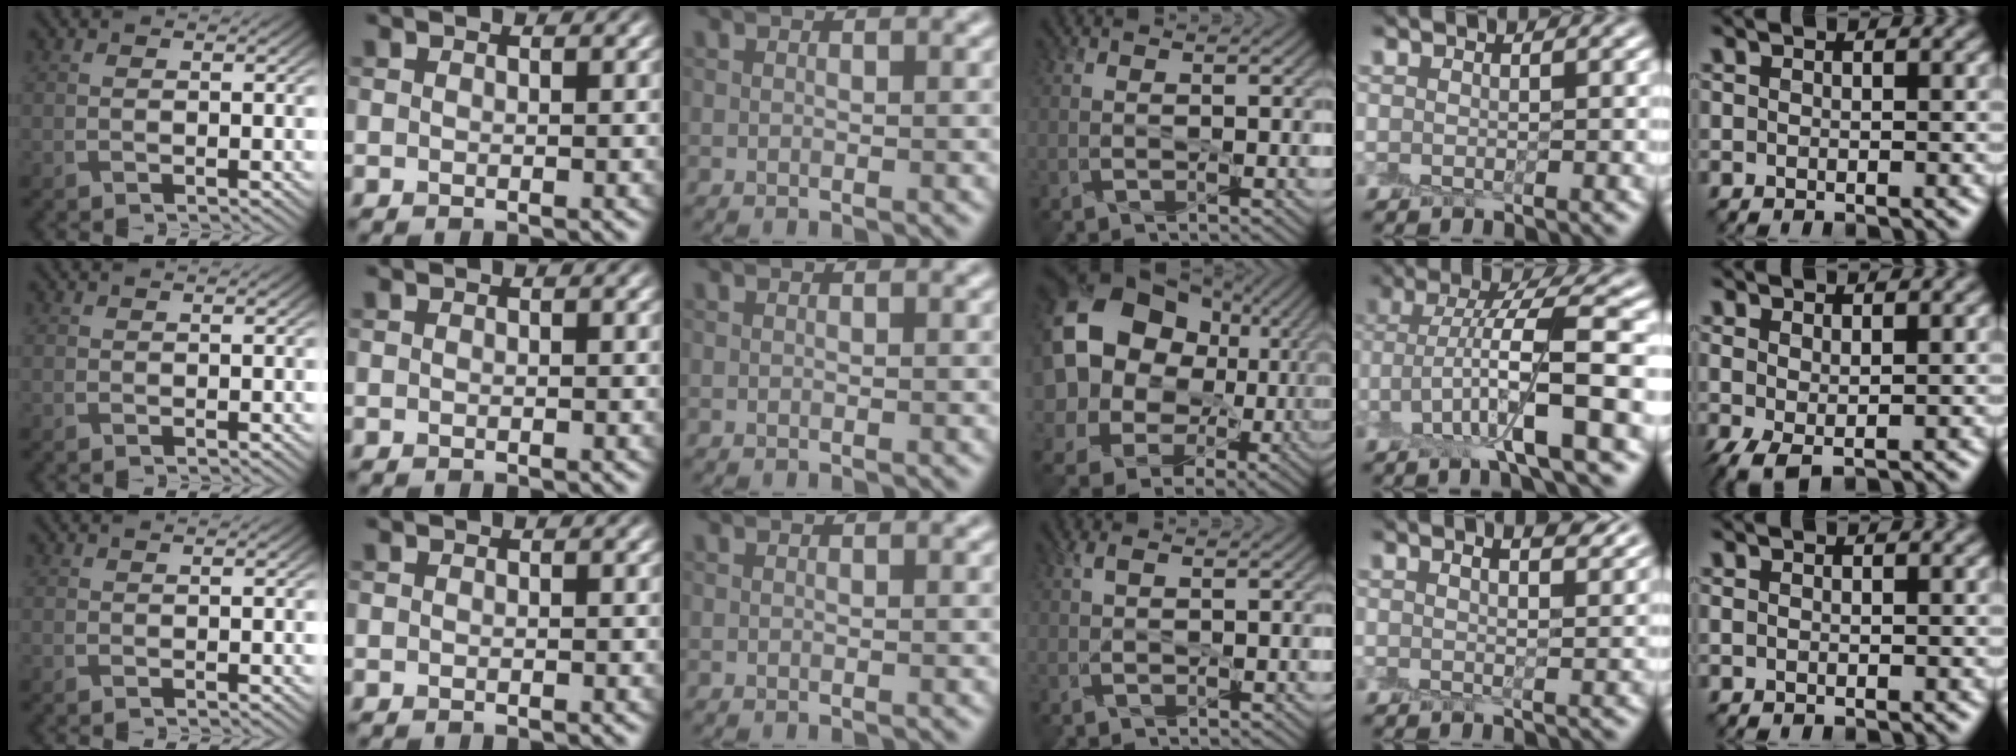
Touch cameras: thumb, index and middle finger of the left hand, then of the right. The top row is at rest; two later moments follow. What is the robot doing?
{"motion": "peel", "object": "shipping label"}